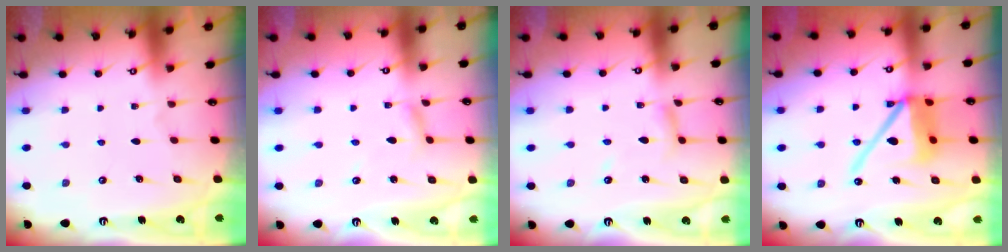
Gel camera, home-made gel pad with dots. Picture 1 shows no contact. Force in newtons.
{"total": 2.9, "press": 2.9, "slide": 0.2}
{"total": 6.0, "press": 6.0, "slide": 0.5}
{"total": 14.9, "press": 14.8, "slide": 2.0}